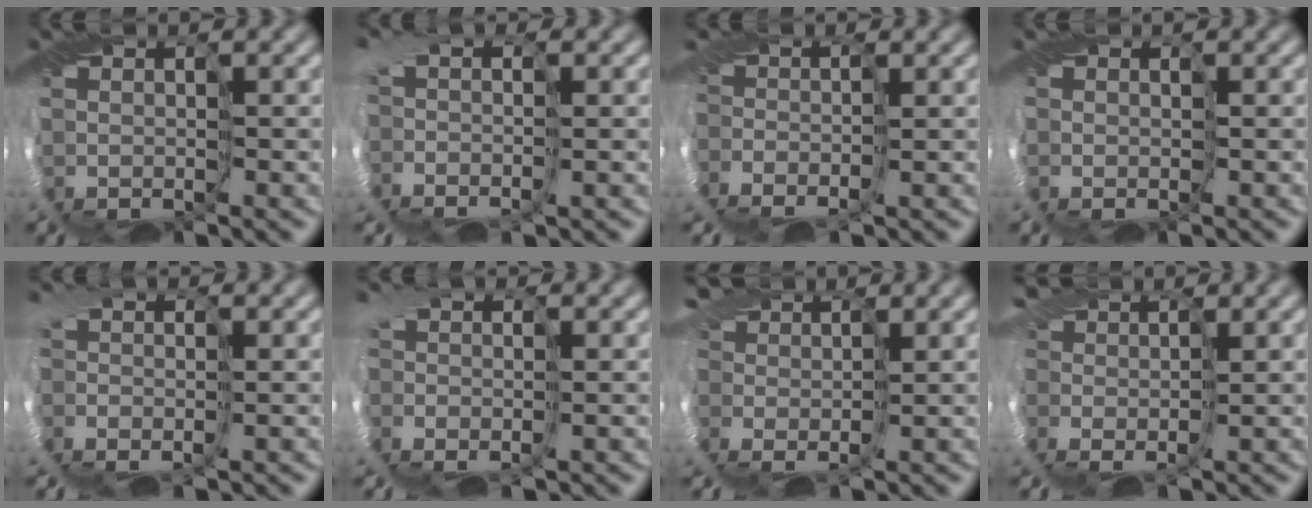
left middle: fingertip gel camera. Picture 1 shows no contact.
{"total": 2.1, "force": [-0.3, 1.0, 1.8], "torque": [-0.031, 0.008, -0.015]}
{"total": 2.4, "force": [-1.7, 1.4, 1.0], "torque": [-0.014, -0.003, -0.030]}
{"total": 0.7, "force": [0.1, 0.7, 0.1], "torque": [0.004, 0.000, -0.001]}
{"total": 2.9, "force": [-0.9, 1.9, 2.0], "torque": [-0.026, 0.005, -0.017]}
{"total": 2.8, "force": [-0.8, 2.0, 1.8], "torque": [-0.025, 0.004, -0.016]}
{"total": 1.9, "force": [0.3, 1.5, 1.1], "torque": [-0.032, 0.007, -0.005]}
{"total": 1.7, "force": [-0.3, 1.3, 1.1], "torque": [-0.030, 0.005, -0.018]}